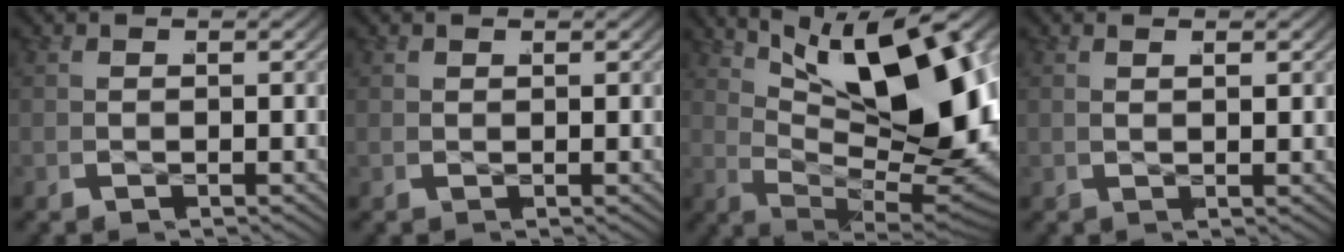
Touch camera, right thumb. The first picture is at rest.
{"total": 0.8, "force": [0.4, 0.5, 0.5], "torque": [-0.003, -0.005, 0.015]}
{"total": 16.3, "force": [2.4, 7.3, 14.3], "torque": [-0.215, -0.027, 0.062]}
{"total": 0.9, "force": [0.5, -0.1, 0.7], "torque": [-0.008, 0.003, 0.015]}